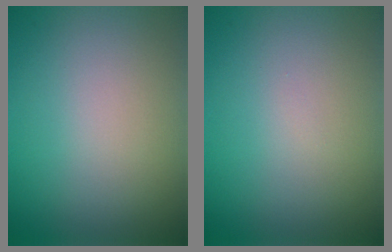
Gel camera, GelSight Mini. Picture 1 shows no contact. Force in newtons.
{"total": 0.0}